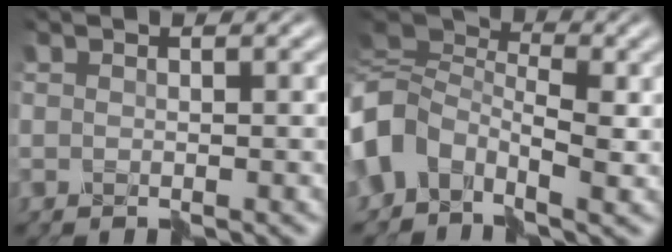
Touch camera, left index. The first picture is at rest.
{"total": 6.9, "force": [-0.7, 5.3, 4.4], "torque": [-0.102, 0.013, -0.038]}